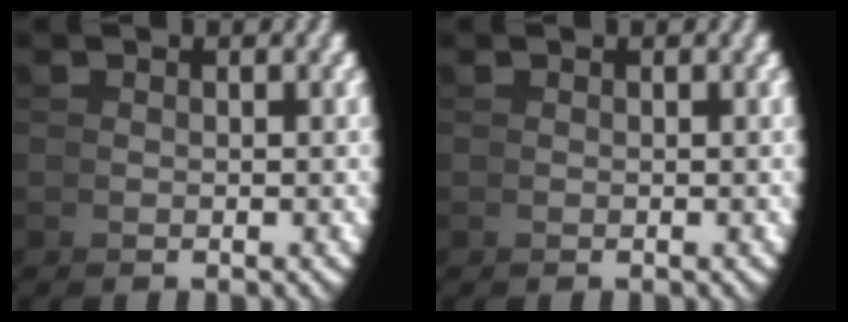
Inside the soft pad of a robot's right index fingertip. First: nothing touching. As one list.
[{"total": 0.0}]